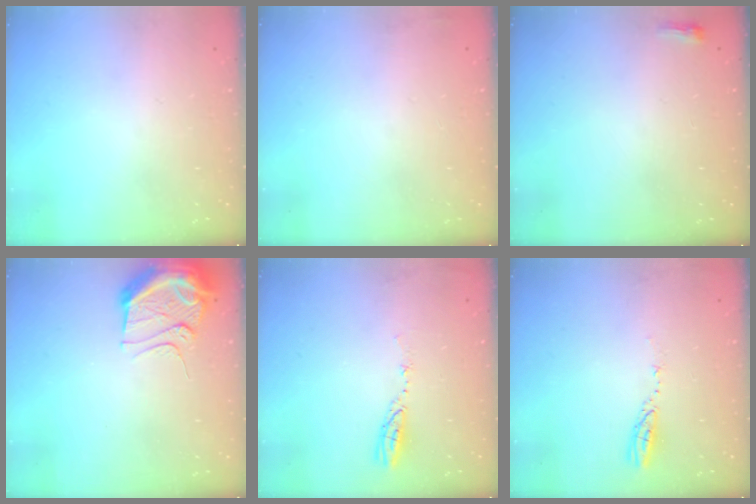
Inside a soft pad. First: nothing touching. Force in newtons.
{"total": 2.9, "press": 2.4, "slide": 1.6}
{"total": 2.6, "press": 2.5, "slide": 0.6}
{"total": 11.0, "press": 11.0, "slide": 0.9}
{"total": 3.8, "press": 3.8, "slide": 0.3}
{"total": 3.3, "press": 3.3, "slide": 0.2}